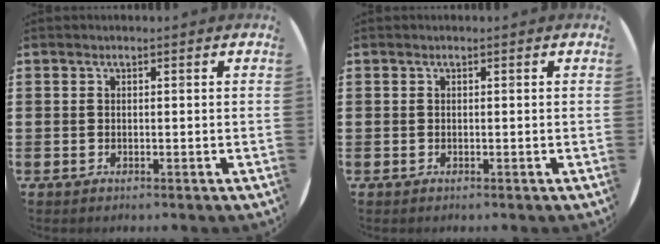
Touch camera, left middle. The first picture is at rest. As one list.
[{"total": 0.0}]